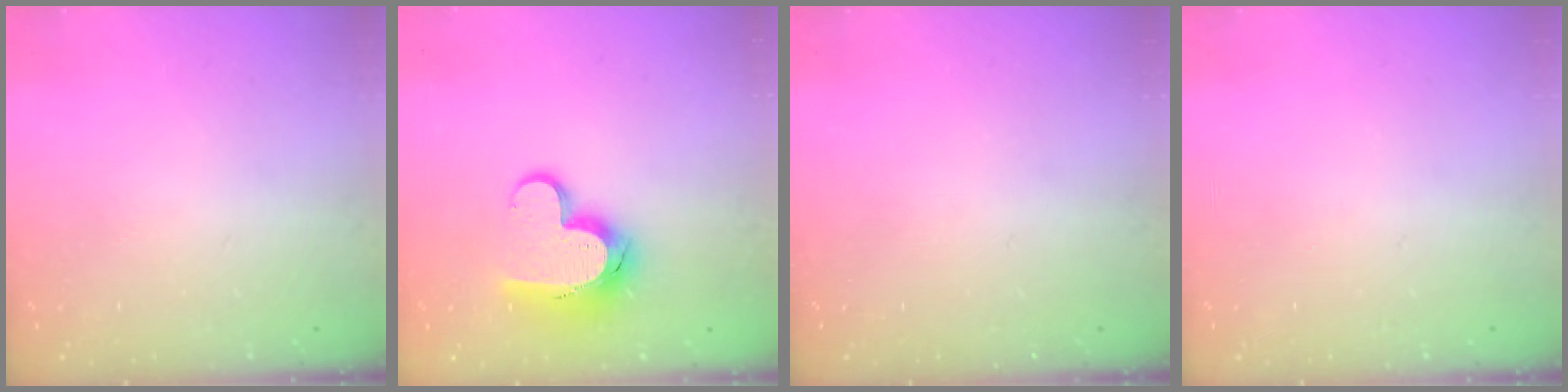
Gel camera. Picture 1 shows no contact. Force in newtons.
{"total": 13.1, "press": 13.0, "slide": 1.3}
{"total": 0.0}
{"total": 0.0}